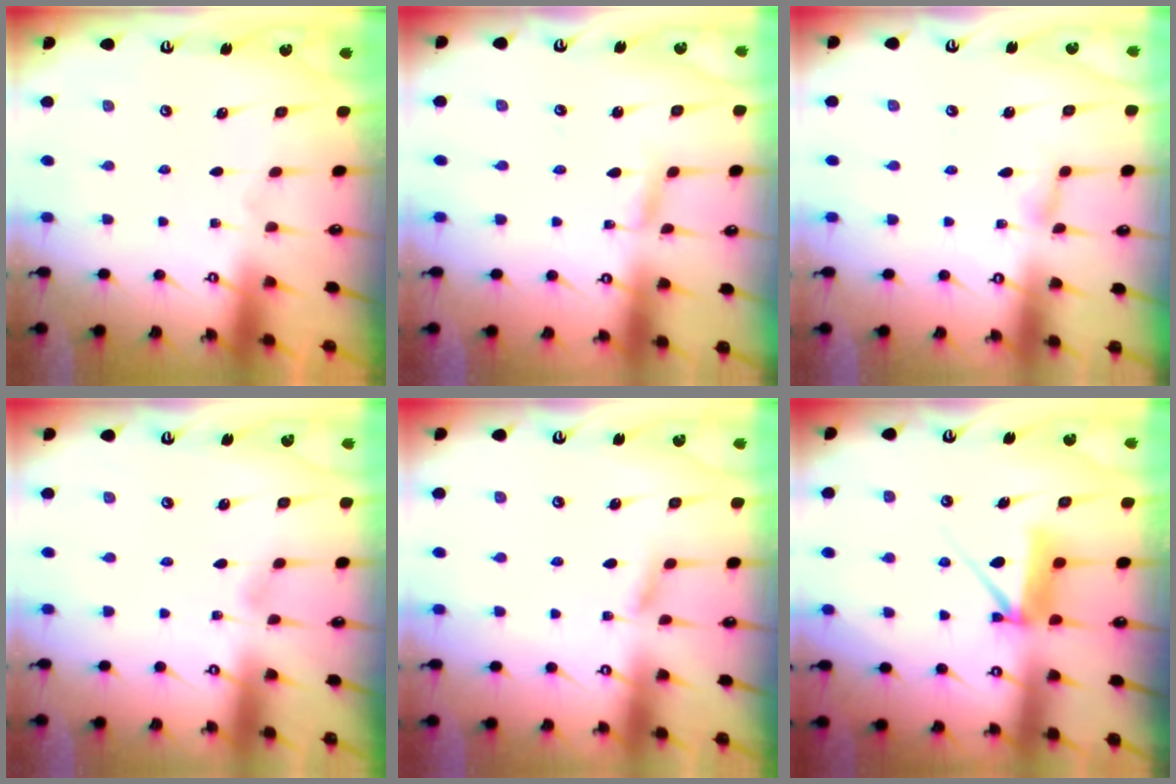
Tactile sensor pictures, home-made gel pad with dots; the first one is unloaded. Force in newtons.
{"total": 2.0, "press": 2.0, "slide": 0.2}
{"total": 2.6, "press": 2.6, "slide": 0.3}
{"total": 2.5, "press": 2.5, "slide": 0.4}
{"total": 5.1, "press": 5.0, "slide": 0.8}
{"total": 8.4, "press": 8.3, "slide": 0.6}